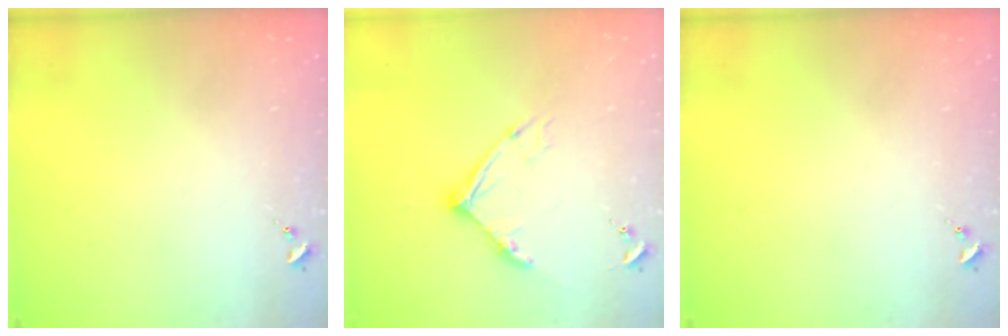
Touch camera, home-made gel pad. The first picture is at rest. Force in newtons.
{"total": 12.8, "press": 12.7, "slide": 1.2}
{"total": 0.0}